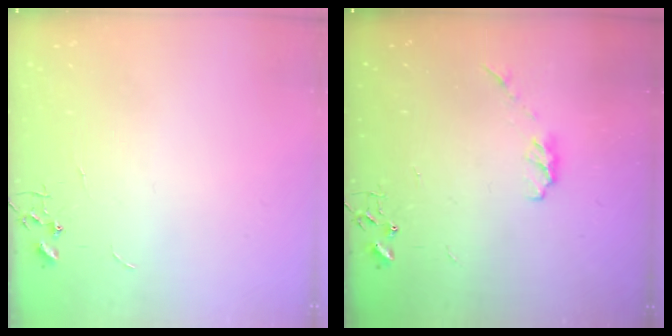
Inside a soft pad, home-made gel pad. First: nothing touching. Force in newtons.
{"total": 5.2, "press": 5.1, "slide": 0.7}